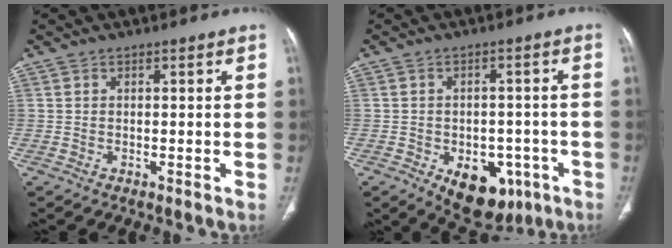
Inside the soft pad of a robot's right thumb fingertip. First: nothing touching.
{"total": 11.3, "force": [-4.9, 7.2, 7.2], "torque": [-0.065, 0.021, -0.054]}